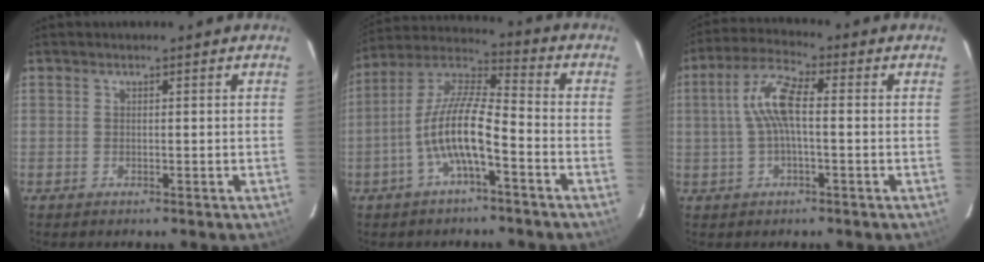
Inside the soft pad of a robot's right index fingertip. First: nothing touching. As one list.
[{"total": 11.4, "force": [-4.4, 2.4, 10.2], "torque": [-0.213, 0.005, -0.087]}, {"total": 7.9, "force": [0.1, 2.3, 7.6], "torque": [-0.161, 0.017, 0.002]}]